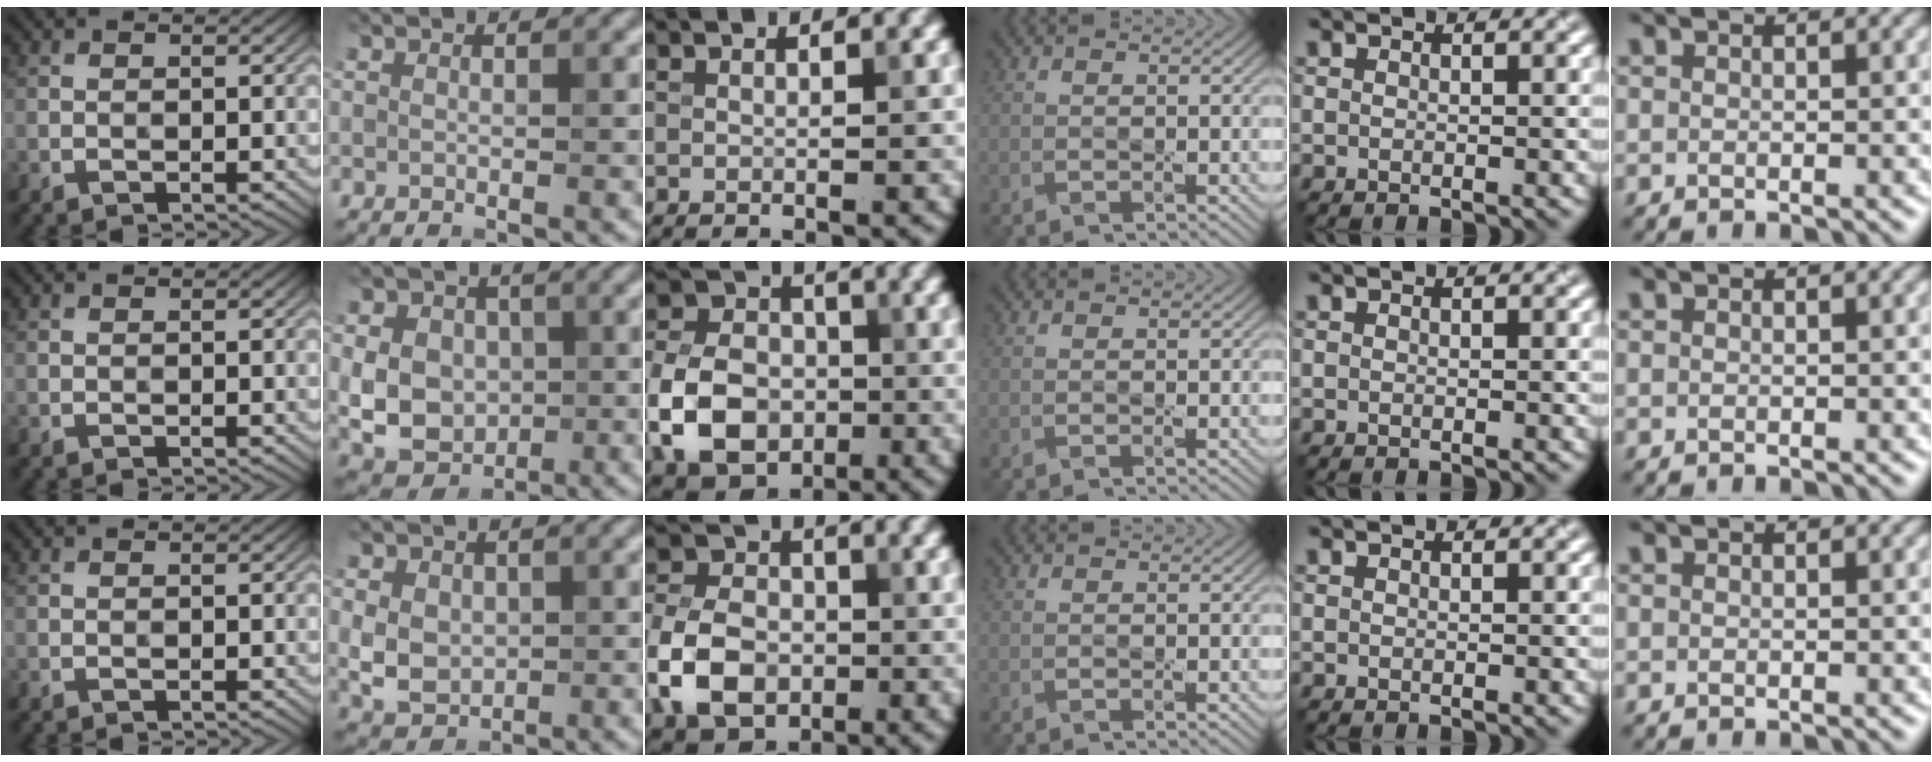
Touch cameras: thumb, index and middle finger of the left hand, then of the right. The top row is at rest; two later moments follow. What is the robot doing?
{"motion": "press", "object": "small bumper sticker"}